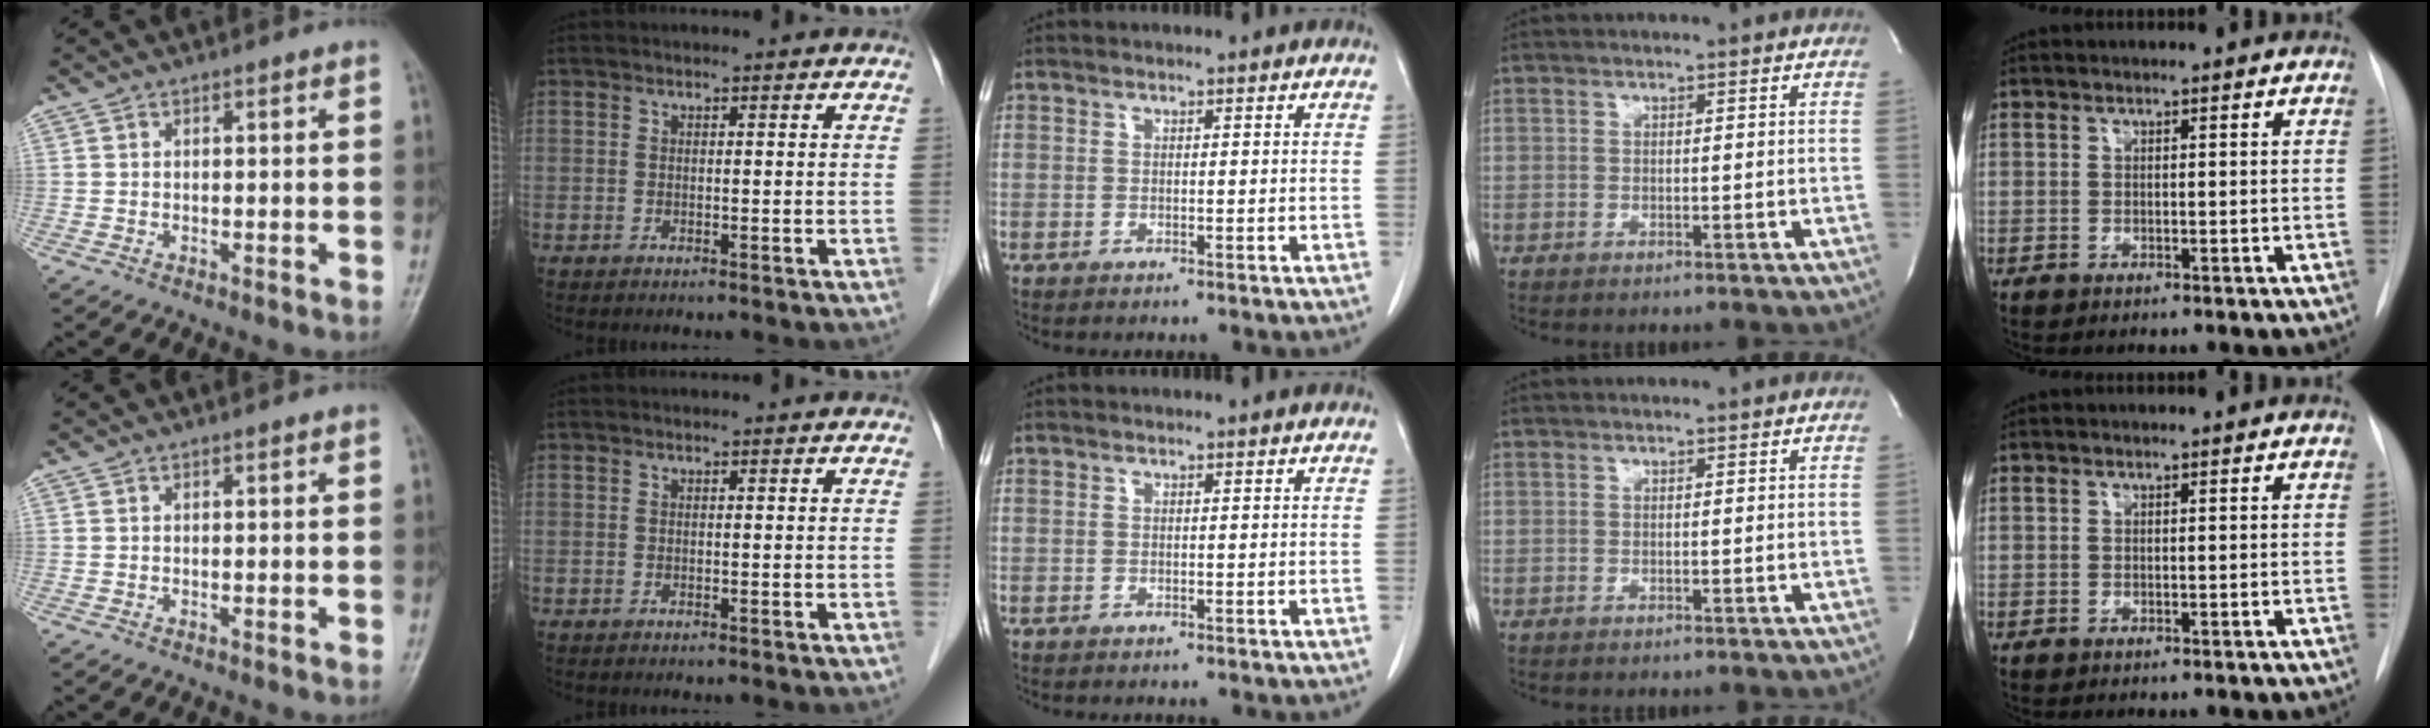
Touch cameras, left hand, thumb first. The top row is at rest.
{}